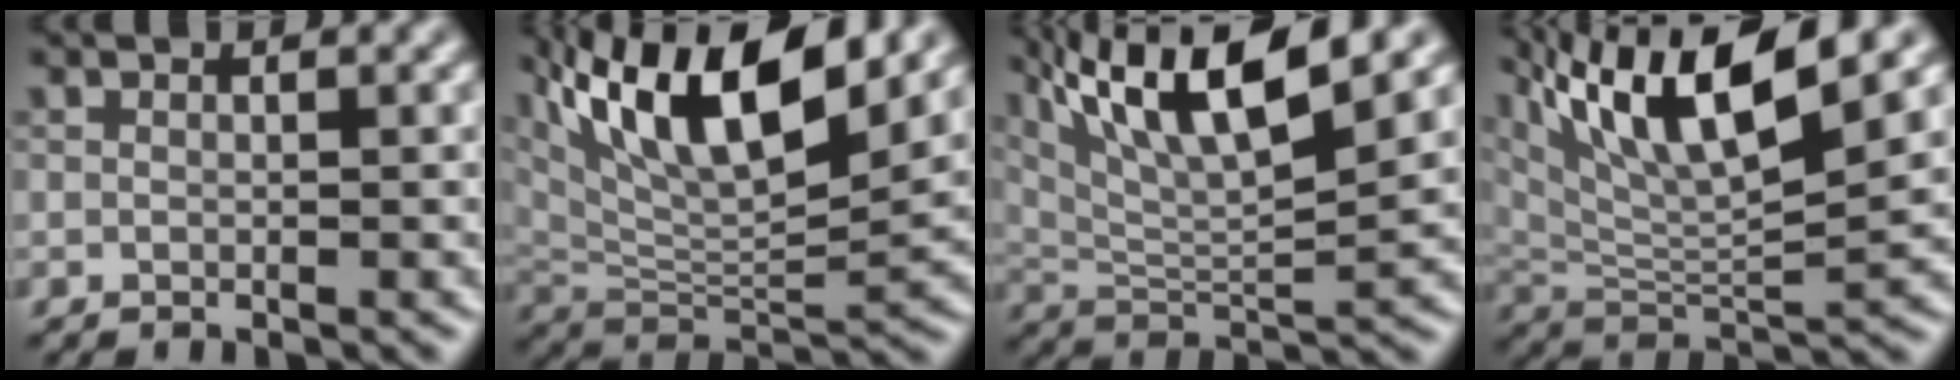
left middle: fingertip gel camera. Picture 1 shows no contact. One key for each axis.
{"total": 13.1, "fx": 7.1, "fy": 4.0, "fz": 10.2, "tx": -0.177, "ty": 0.013, "tz": 0.128}
{"total": 10.7, "fx": 6.3, "fy": 2.4, "fz": 8.4, "tx": -0.146, "ty": 0.012, "tz": 0.112}
{"total": 12.0, "fx": 6.7, "fy": 2.8, "fz": 9.6, "tx": -0.175, "ty": 0.013, "tz": 0.122}